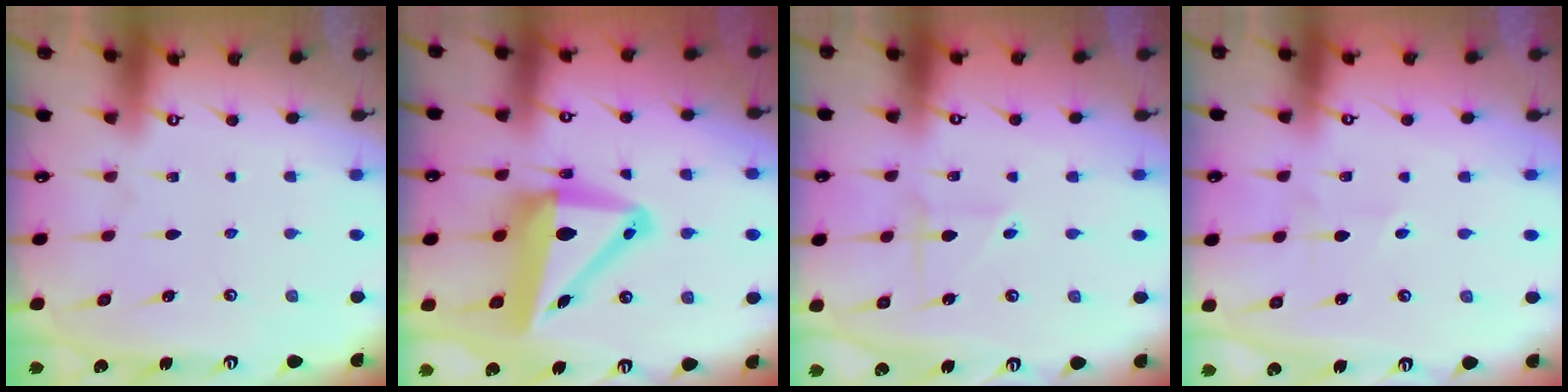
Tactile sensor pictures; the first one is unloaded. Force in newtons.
{"total": 14.0, "press": 13.6, "slide": 3.3}
{"total": 2.0, "press": 2.0, "slide": 0.1}
{"total": 1.5, "press": 1.5, "slide": 0.2}